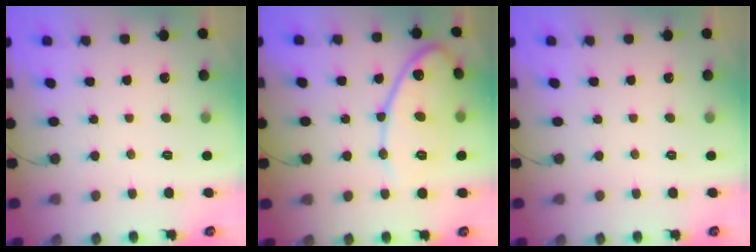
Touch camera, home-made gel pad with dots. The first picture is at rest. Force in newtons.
{"total": 14.1, "press": 14.0, "slide": 1.3}
{"total": 0.0}